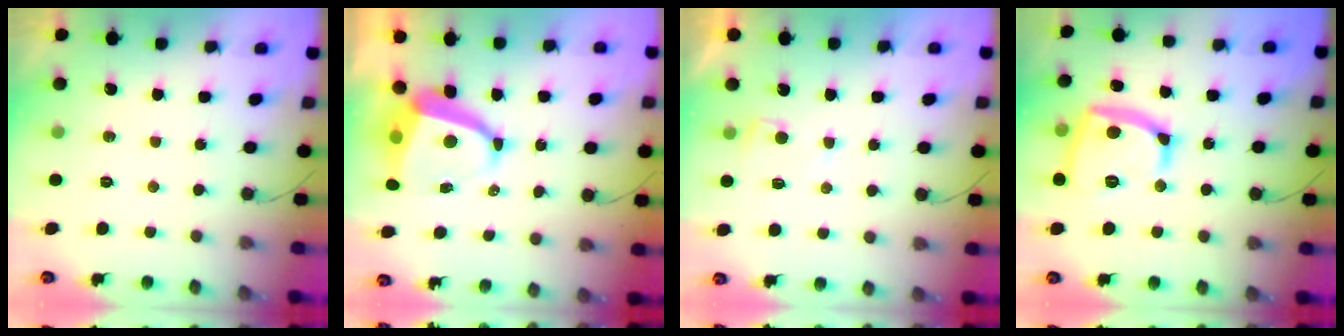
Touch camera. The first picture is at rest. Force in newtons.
{"total": 8.3, "press": 8.2, "slide": 1.1}
{"total": 2.1, "press": 2.1, "slide": 0.3}
{"total": 14.9, "press": 14.8, "slide": 1.5}